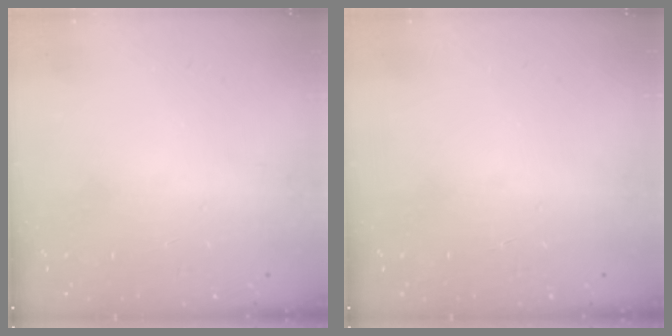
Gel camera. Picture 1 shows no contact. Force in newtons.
{"total": 0.0}